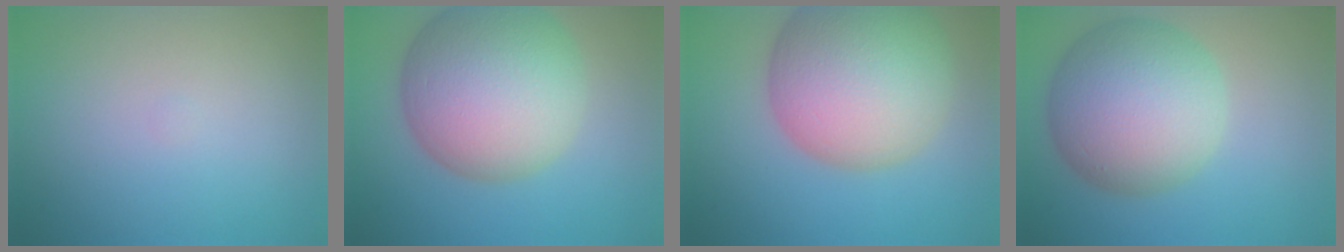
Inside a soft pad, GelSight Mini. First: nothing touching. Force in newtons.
{"total": 13.5, "press": 13.5, "slide": 0.2}
{"total": 13.9, "press": 13.9, "slide": 0.9}
{"total": 10.9, "press": 10.9, "slide": 0.3}